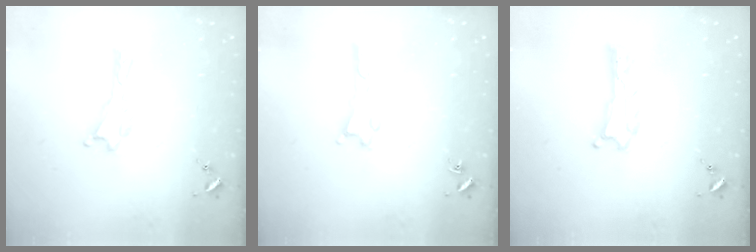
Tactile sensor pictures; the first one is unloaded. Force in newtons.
{"total": 1.6, "press": 1.6, "slide": 0.1}
{"total": 0.7, "press": 0.7, "slide": 0.1}